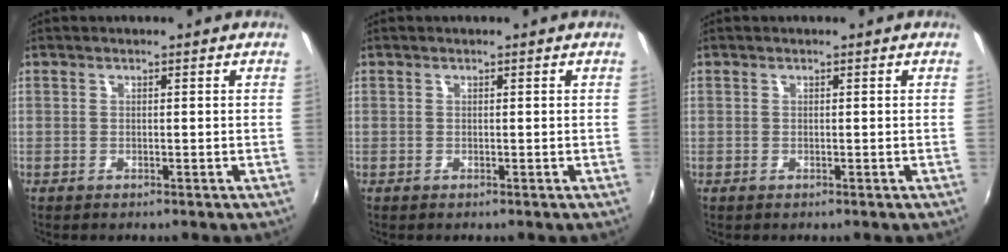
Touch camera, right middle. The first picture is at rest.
{"total": 0.0}
{"total": 0.0}